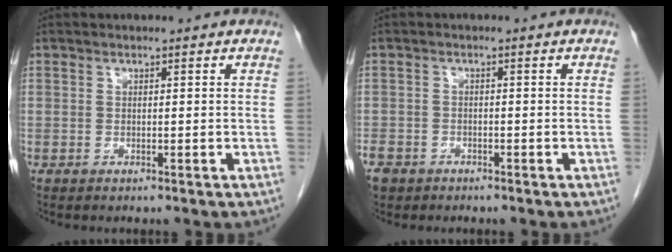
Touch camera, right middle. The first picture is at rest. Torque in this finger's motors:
{"motor_torque": [0.47, -0.43, 0.10, 0.04]}